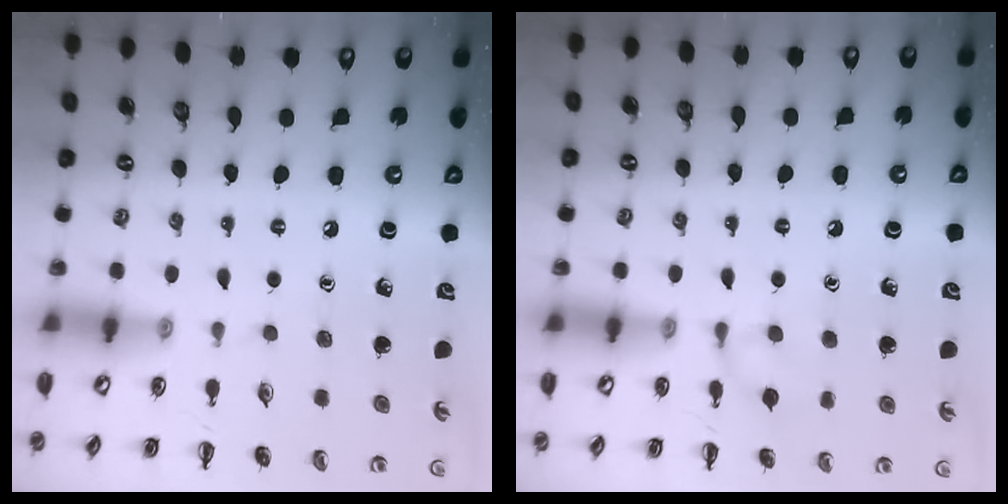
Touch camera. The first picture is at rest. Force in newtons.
{"total": 6.9, "press": 6.5, "slide": 2.2}